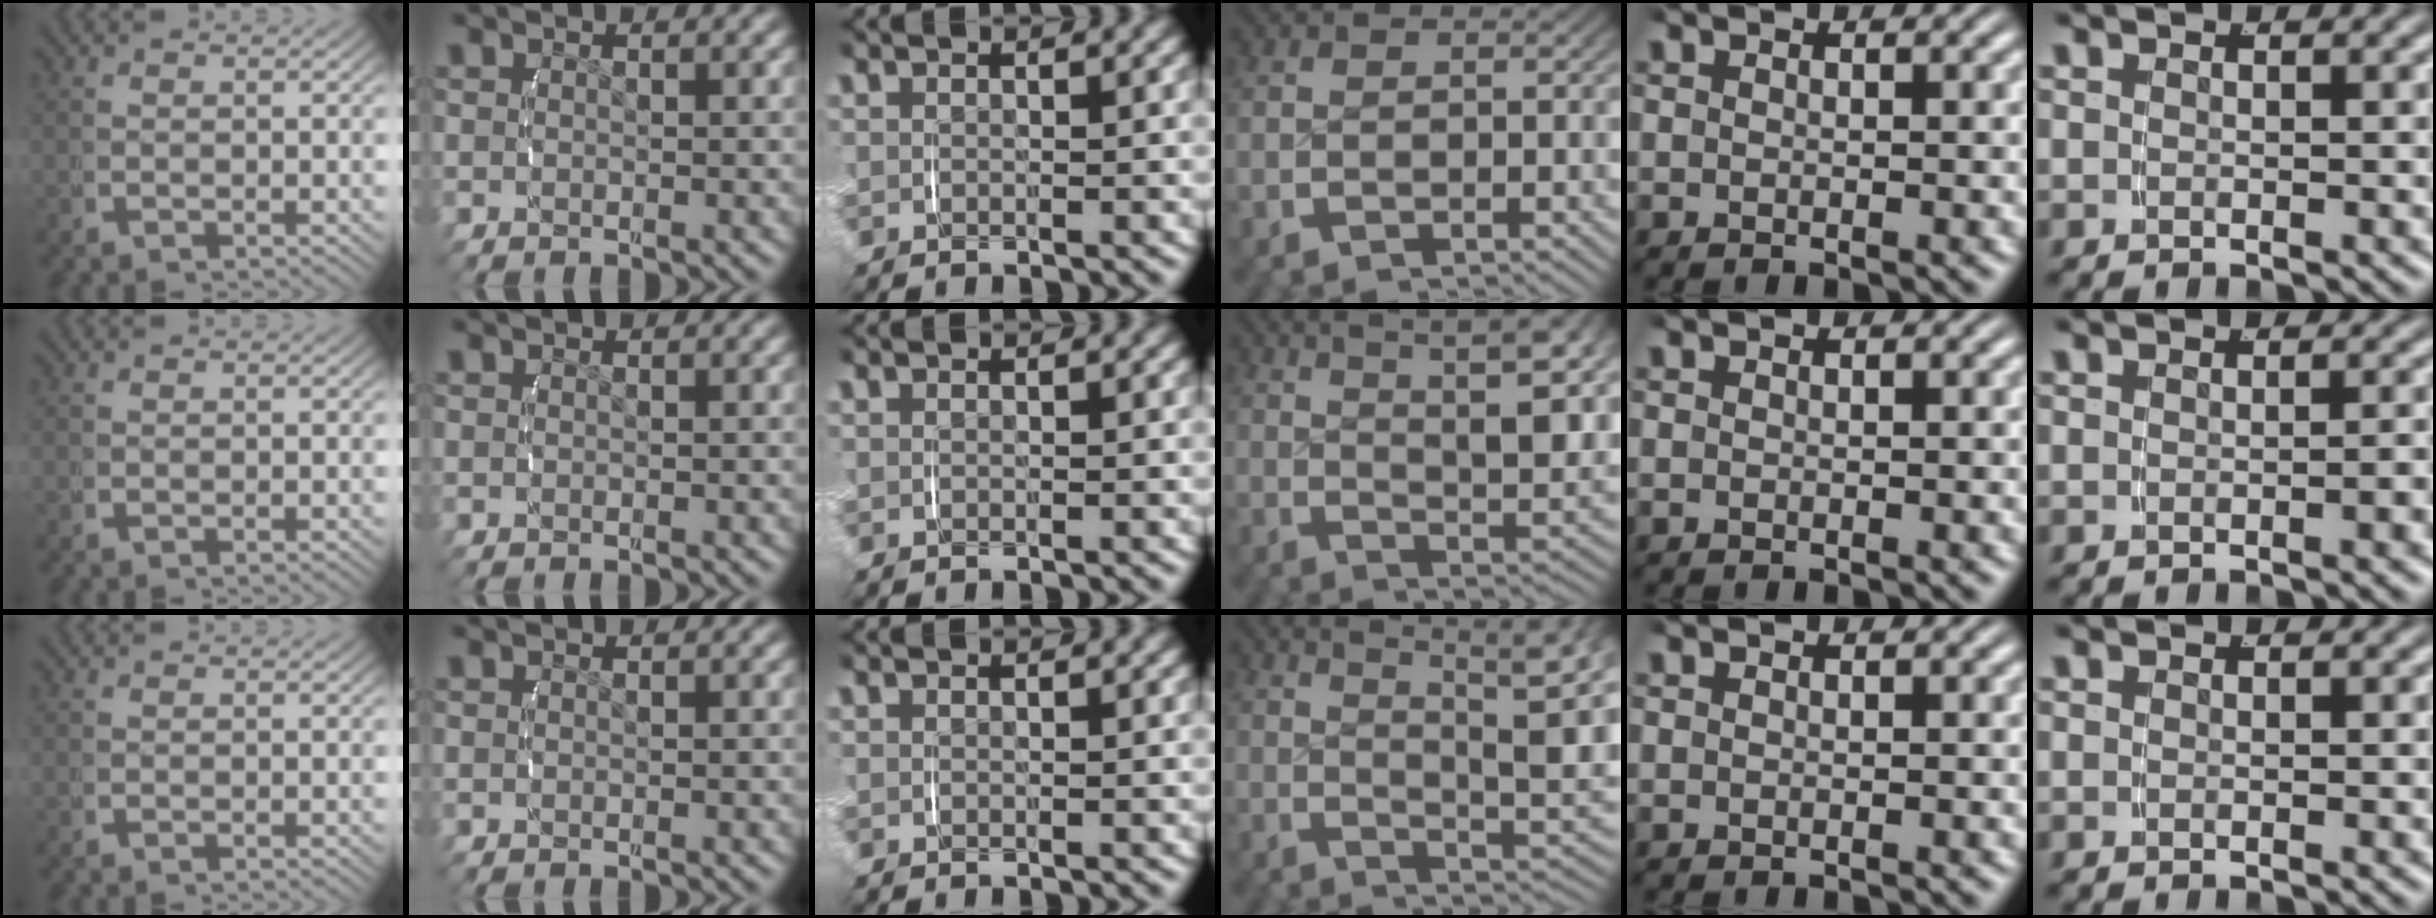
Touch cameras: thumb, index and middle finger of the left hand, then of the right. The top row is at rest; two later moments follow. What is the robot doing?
{"motion": "lift_and_place", "object": "string"}